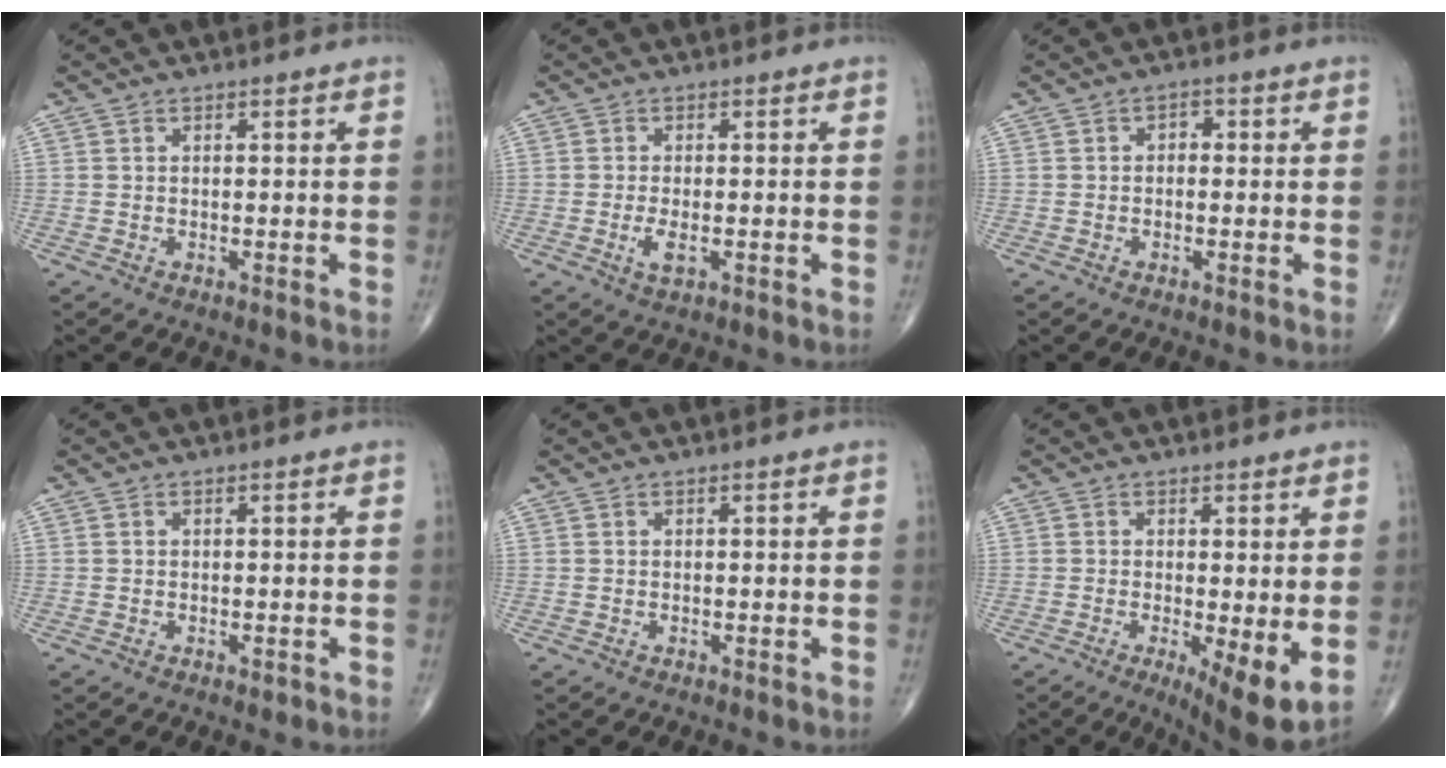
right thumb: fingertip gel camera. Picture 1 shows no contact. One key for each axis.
{"total": 3.0, "fx": -0.8, "fy": 1.1, "fz": 2.6, "tx": -0.056, "ty": -0.006, "tz": -0.015}
{"total": 1.9, "fx": 0.1, "fy": 1.3, "fz": 1.3, "tx": -0.009, "ty": 0.008, "tz": -0.005}
{"total": 0.7, "fx": -0.2, "fy": 0.4, "fz": 0.6, "tx": -0.008, "ty": -0.002, "tz": -0.001}
{"total": 0.0}
{"total": 8.5, "fx": -1.2, "fy": 2.4, "fz": 8.1, "tx": -0.125, "ty": -0.026, "tz": -0.015}